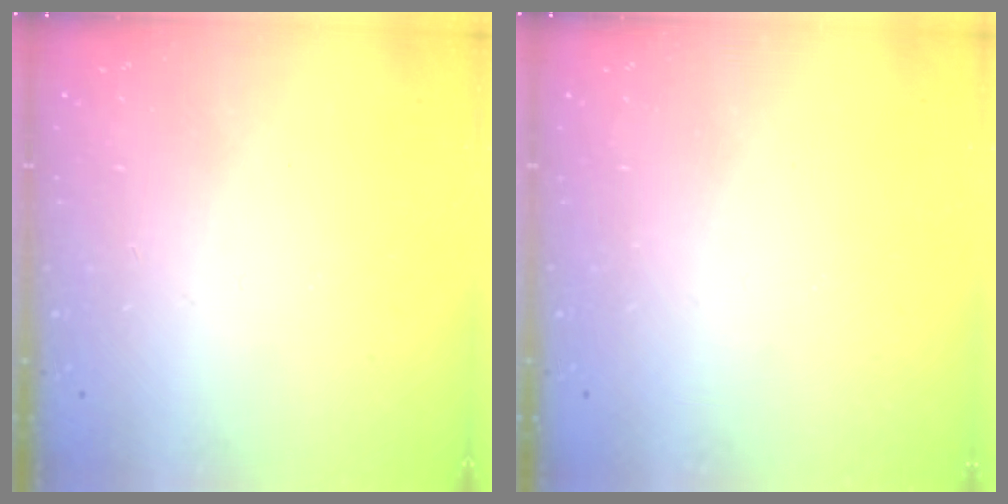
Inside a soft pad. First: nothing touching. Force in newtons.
{"total": 0.0}